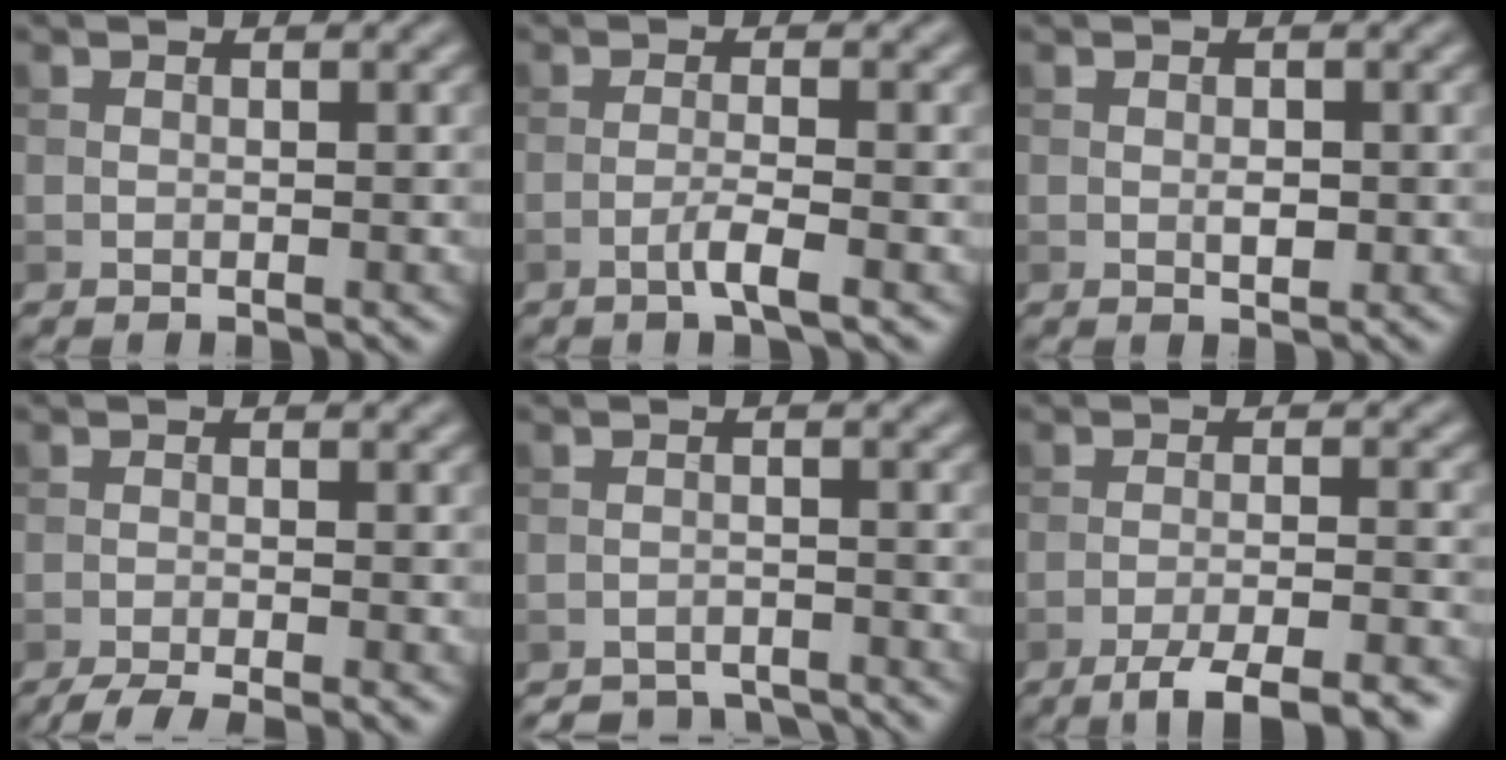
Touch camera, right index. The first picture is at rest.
{"total": 2.1, "force": [-1.1, 0.2, 1.8], "torque": [-0.030, 0.008, -0.027]}
{"total": 1.1, "force": [-0.1, 0.6, 0.9], "torque": [-0.013, -0.002, -0.001]}
{"total": 3.8, "force": [-2.8, 0.7, 2.5], "torque": [-0.037, -0.003, -0.054]}
{"total": 3.6, "force": [-3.5, 0.8, 0.2], "torque": [0.002, 0.000, -0.056]}
{"total": 6.4, "force": [-4.7, 1.3, 4.1], "torque": [-0.056, -0.008, -0.074]}